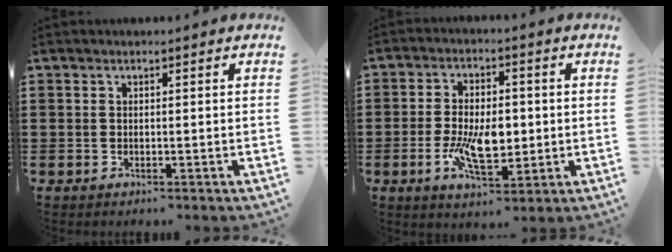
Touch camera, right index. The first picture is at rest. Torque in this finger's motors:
{"motor_torque": [2.14, 0.00, 0.51, 0.10]}